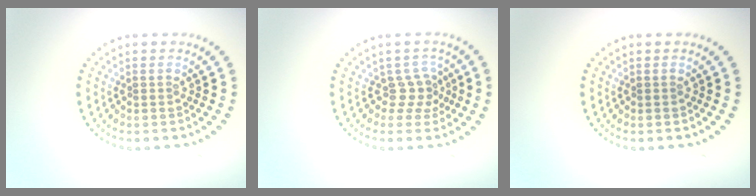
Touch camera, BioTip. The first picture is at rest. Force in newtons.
{"total": 2.1, "press": 1.4, "slide": 1.5}
{"total": 0.0}